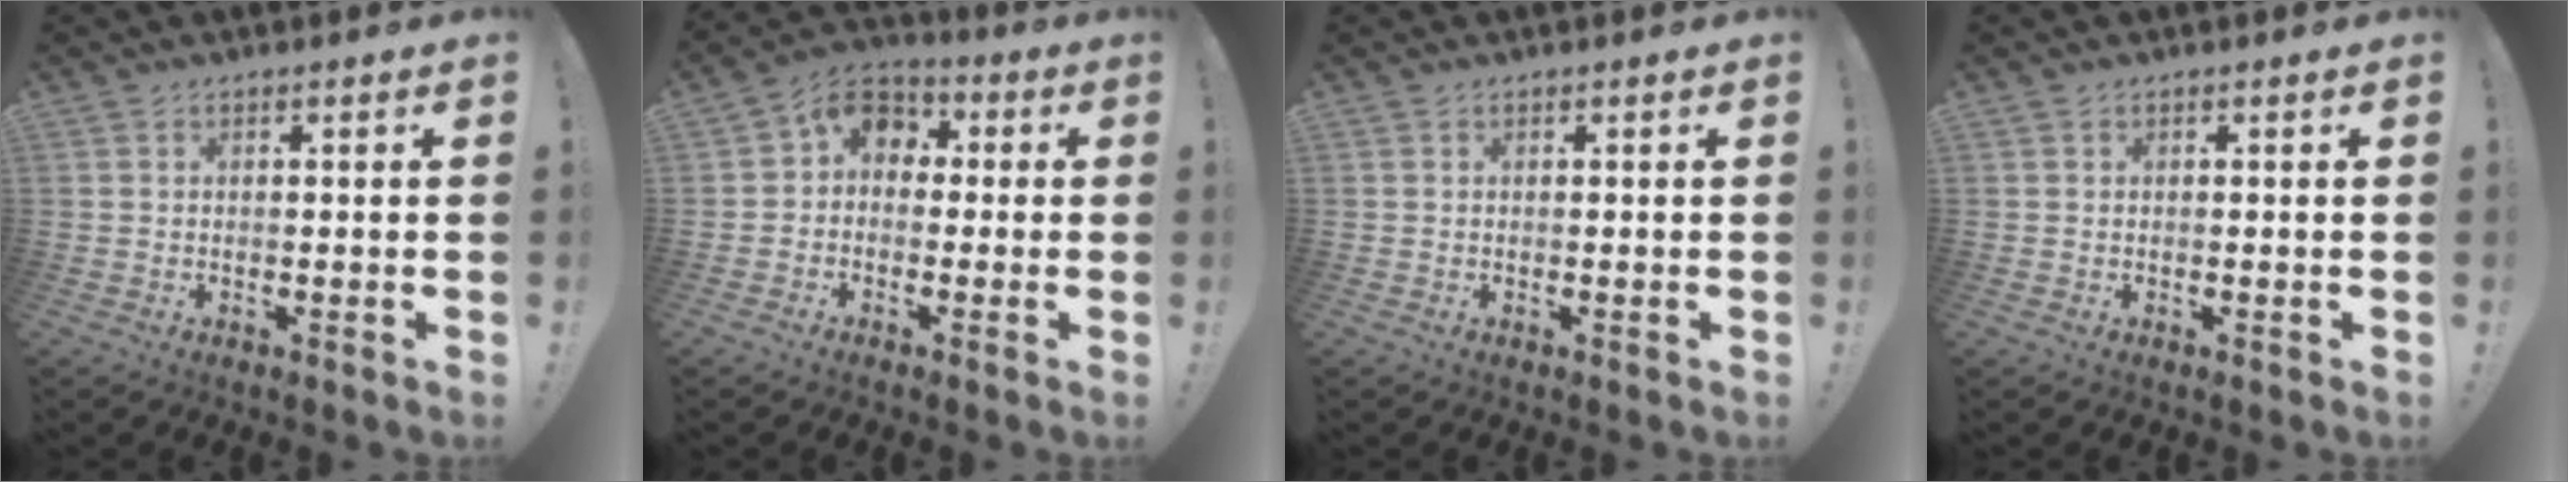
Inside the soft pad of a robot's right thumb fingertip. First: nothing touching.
{"total": 7.3, "force": [0.4, 6.2, 3.8], "torque": [-0.064, 0.015, 0.016]}
{"total": 0.0}
{"total": 0.0}